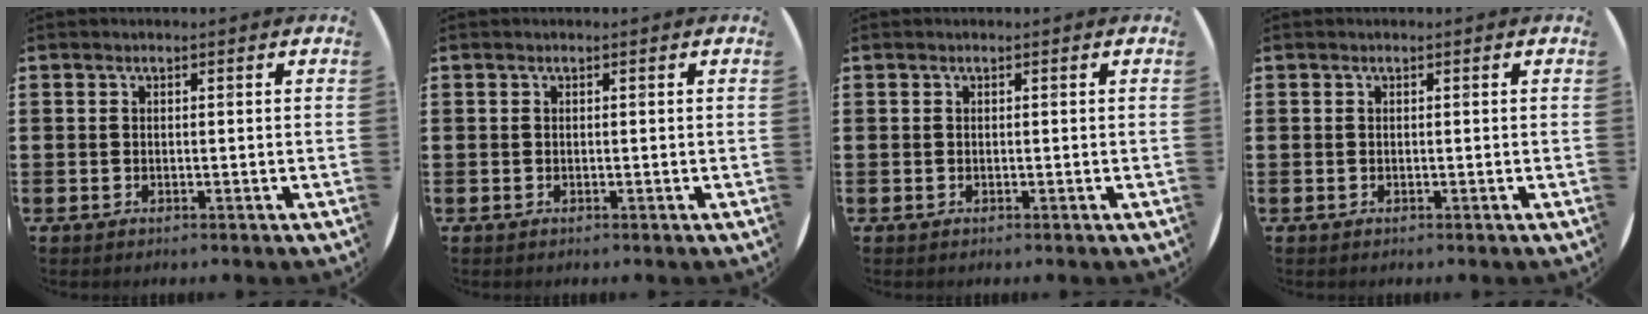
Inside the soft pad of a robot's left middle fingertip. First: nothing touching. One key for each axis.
{"total": 0.0}
{"total": 0.0}
{"total": 0.0}